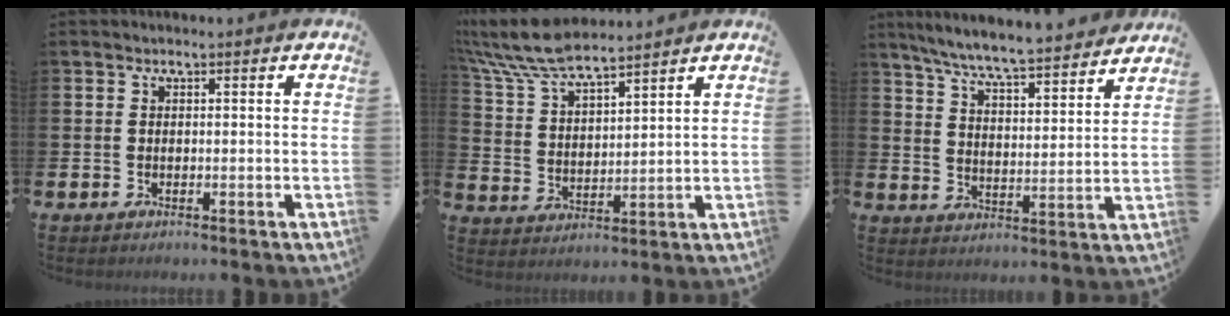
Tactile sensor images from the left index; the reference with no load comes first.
{"total": 8.2, "force": [7.5, 1.4, 3.0], "torque": [-0.092, -0.031, 0.137]}
{"total": 7.4, "force": [7.0, 0.0, 2.4], "torque": [-0.077, -0.050, 0.122]}